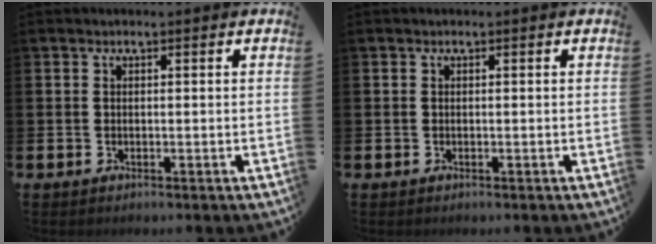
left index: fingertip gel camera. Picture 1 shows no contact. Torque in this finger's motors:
{"motor_torque": [-0.02, -0.02, 0.02, 0.00]}